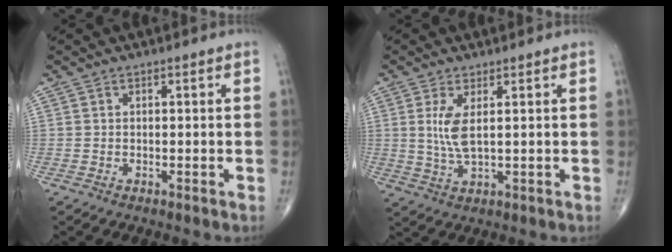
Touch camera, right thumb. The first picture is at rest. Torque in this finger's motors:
{"motor_torque": [-0.58, 0.62, 0.74, 0.22, 0.03]}